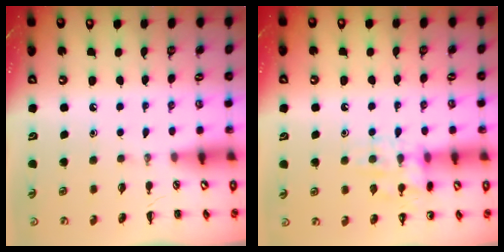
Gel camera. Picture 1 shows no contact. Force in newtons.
{"total": 12.2, "press": 12.2, "slide": 0.7}